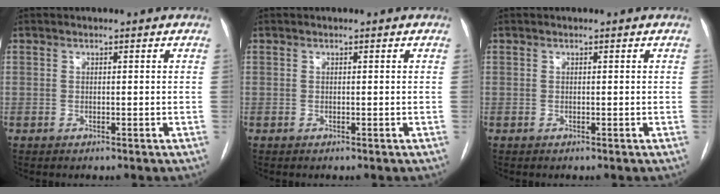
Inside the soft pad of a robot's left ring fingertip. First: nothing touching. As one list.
[{"total": 0.0}, {"total": 0.0}]